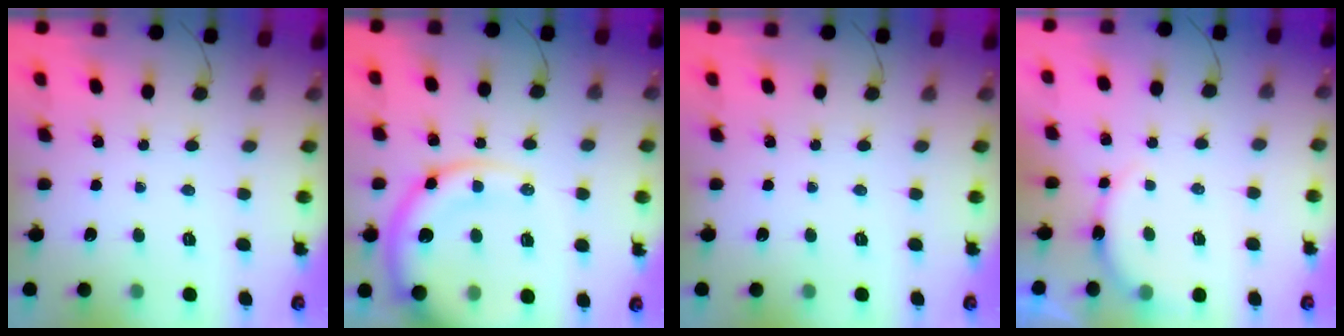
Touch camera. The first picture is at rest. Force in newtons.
{"total": 15.9, "press": 15.6, "slide": 3.3}
{"total": 0.0}
{"total": 6.3, "press": 6.3, "slide": 0.8}